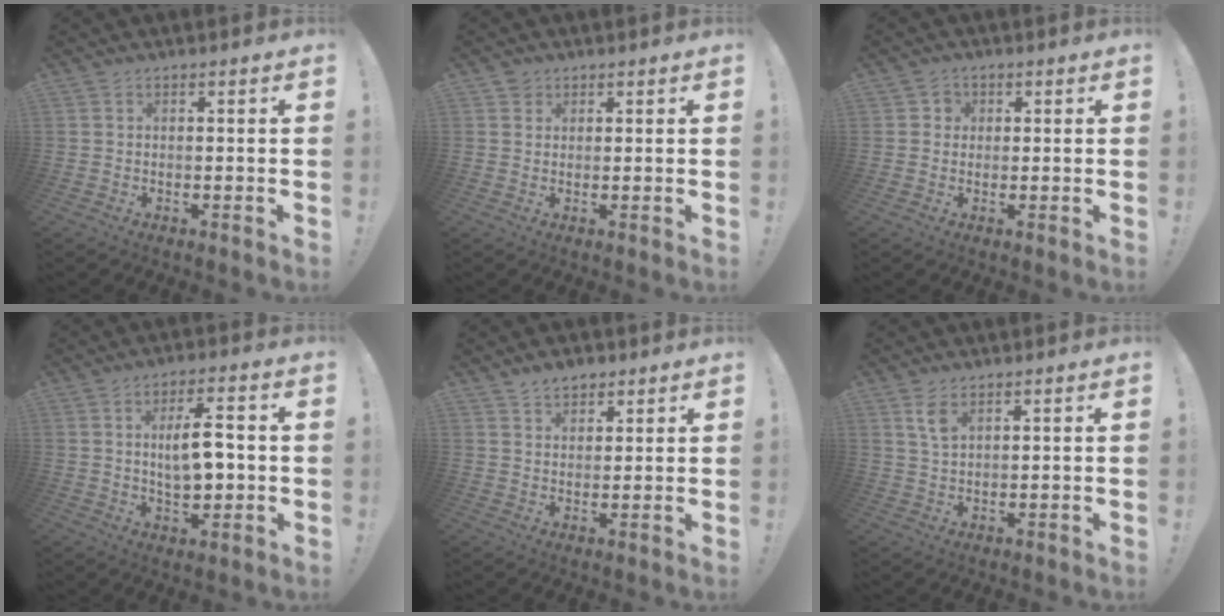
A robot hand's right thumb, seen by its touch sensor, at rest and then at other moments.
{"total": 2.0, "force": [1.2, 1.5, 0.2], "torque": [-0.007, 0.000, 0.023]}
{"total": 2.6, "force": [0.1, 2.5, 0.7], "torque": [-0.006, 0.002, 0.000]}
{"total": 10.0, "force": [0.5, 4.4, 9.0], "torque": [-0.144, -0.003, 0.005]}
{"total": 4.8, "force": [3.6, 2.8, 1.2], "torque": [-0.020, -0.016, 0.067]}
{"total": 4.4, "force": [2.3, 2.0, 3.2], "torque": [-0.058, -0.007, 0.041]}